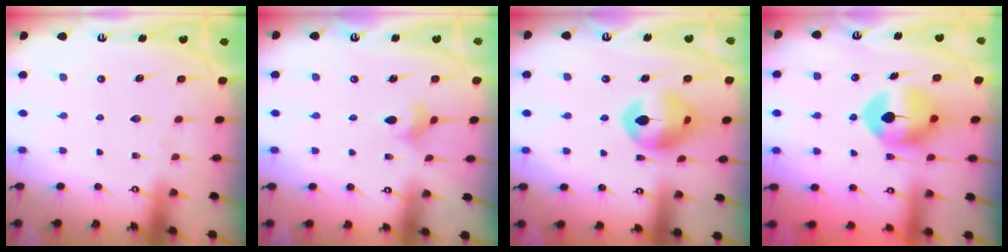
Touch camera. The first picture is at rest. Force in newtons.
{"total": 4.1, "press": 4.0, "slide": 0.7}
{"total": 14.4, "press": 14.3, "slide": 1.7}
{"total": 9.1, "press": 9.0, "slide": 1.3}